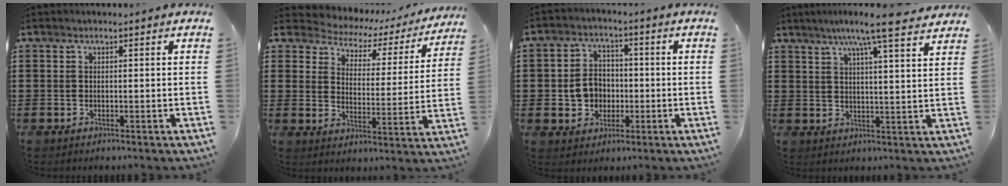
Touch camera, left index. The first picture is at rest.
{"total": 2.9, "force": [2.5, 1.5, 0.7], "torque": [-0.036, -0.022, 0.031]}
{"total": 5.6, "force": [-0.6, 4.9, 2.7], "torque": [-0.056, 0.010, -0.014]}
{"total": 7.5, "force": [5.9, -0.3, 4.6], "torque": [-0.098, -0.019, 0.099]}